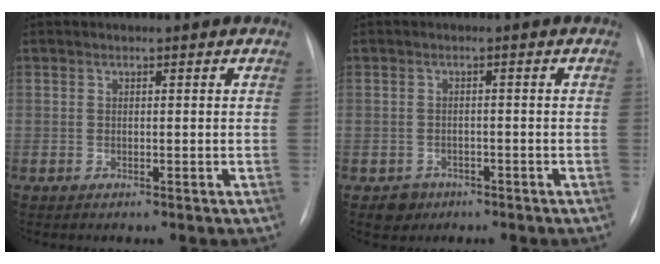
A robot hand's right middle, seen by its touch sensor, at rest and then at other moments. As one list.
[{"total": 2.4, "force": [-1.4, 2.0, 0.2], "torque": [-0.001, 0.006, -0.016]}]